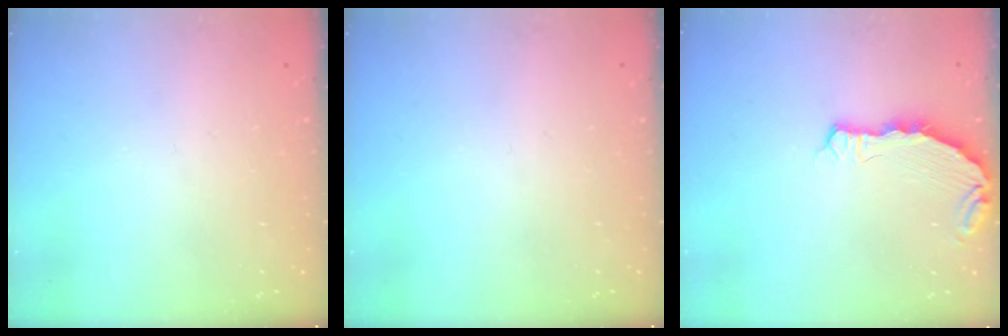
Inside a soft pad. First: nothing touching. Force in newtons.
{"total": 0.0}
{"total": 7.0, "press": 5.4, "slide": 4.5}